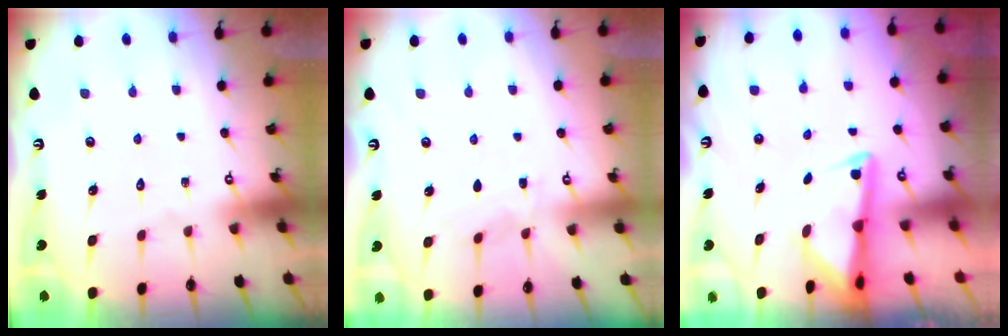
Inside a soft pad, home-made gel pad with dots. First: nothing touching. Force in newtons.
{"total": 4.6, "press": 4.6, "slide": 0.5}
{"total": 3.0, "press": 2.9, "slide": 0.6}